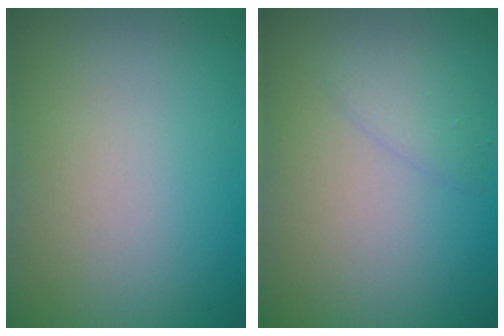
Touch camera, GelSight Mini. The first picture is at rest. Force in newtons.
{"total": 1.3, "press": 1.3, "slide": 0.1}